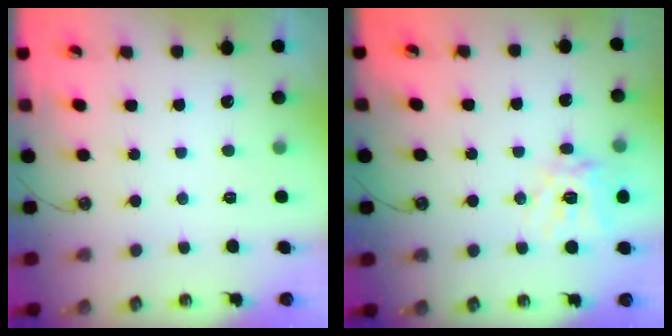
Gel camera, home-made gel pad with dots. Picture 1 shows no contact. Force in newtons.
{"total": 14.2, "press": 14.1, "slide": 1.7}